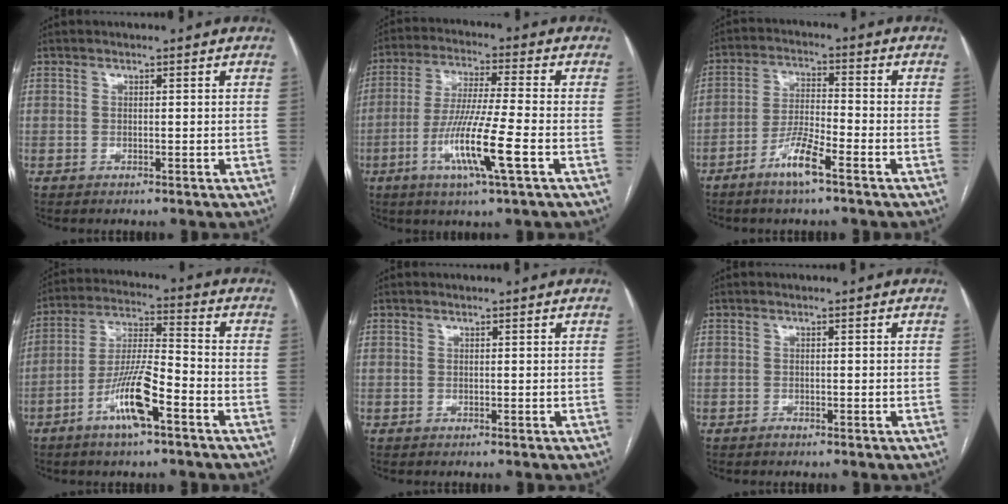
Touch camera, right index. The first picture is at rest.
{"total": 12.0, "force": [-4.2, -0.2, 11.2], "torque": [-0.221, -0.017, -0.080]}
{"total": 6.6, "force": [-4.3, 0.5, 5.1], "torque": [-0.104, -0.003, -0.086]}
{"total": 11.1, "force": [-5.6, 1.6, 9.4], "torque": [-0.183, -0.002, -0.104]}
{"total": 0.0}
{"total": 0.6, "force": [-0.4, 0.2, 0.3], "torque": [-0.005, 0.001, -0.007]}